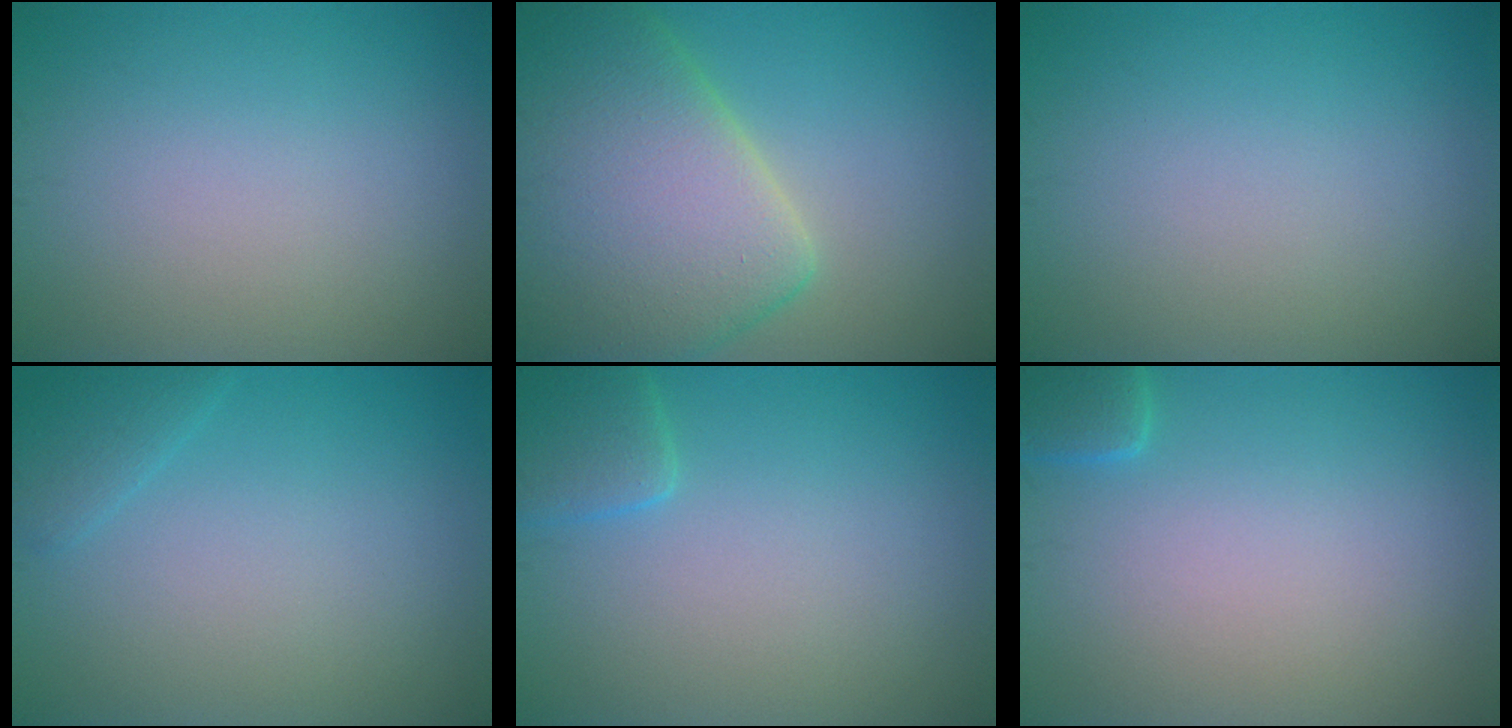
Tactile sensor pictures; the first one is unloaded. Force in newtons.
{"total": 12.3, "press": 12.3, "slide": 0.9}
{"total": 0.0}
{"total": 1.5, "press": 1.5, "slide": 0.0}
{"total": 2.4, "press": 2.4, "slide": 0.1}
{"total": 1.9, "press": 1.9, "slide": 0.2}